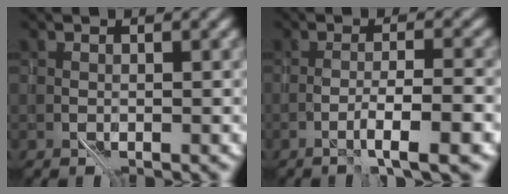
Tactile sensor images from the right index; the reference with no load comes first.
{"total": 3.2, "force": [-1.3, -0.1, 2.9], "torque": [-0.040, 0.013, -0.025]}